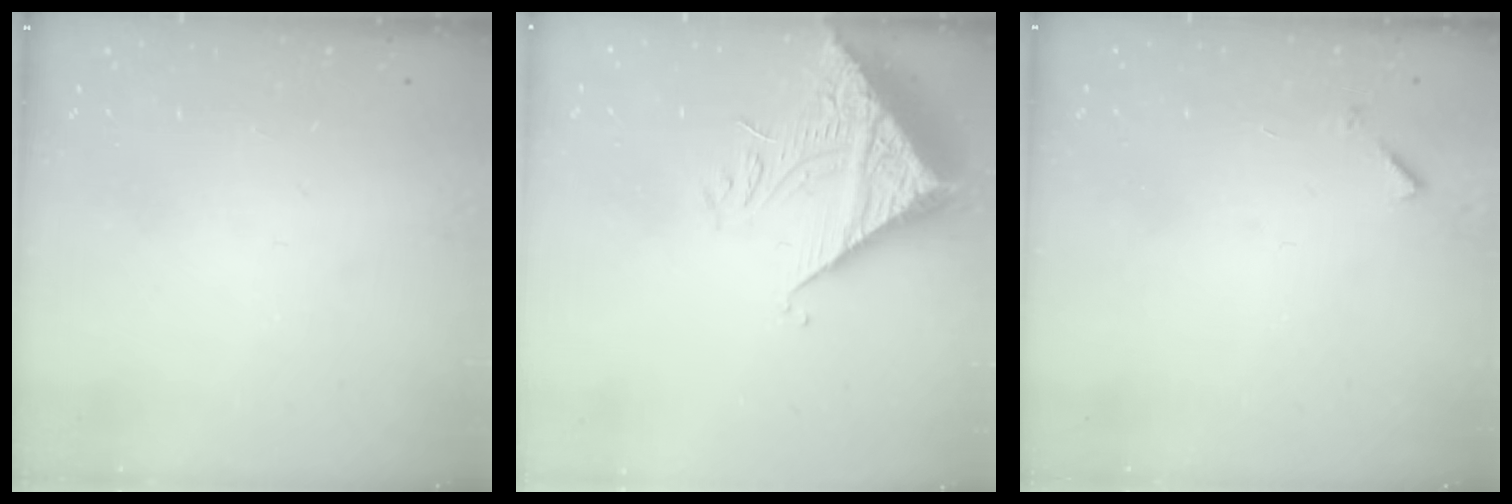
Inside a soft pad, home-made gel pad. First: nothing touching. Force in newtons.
{"total": 10.7, "press": 10.6, "slide": 1.0}
{"total": 5.0, "press": 4.9, "slide": 0.5}